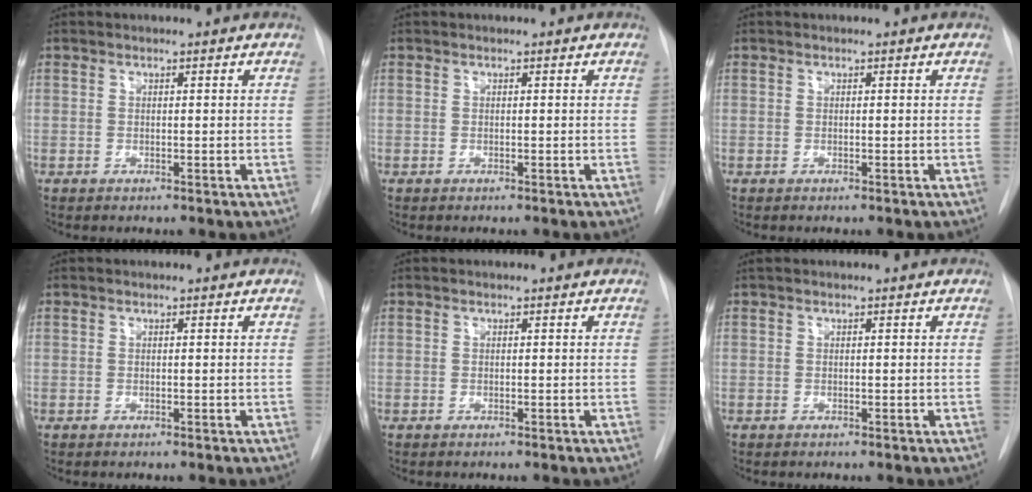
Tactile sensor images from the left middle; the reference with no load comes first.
{"total": 0.0}
{"total": 0.0}
{"total": 0.0}
{"total": 0.0}
{"total": 0.0}